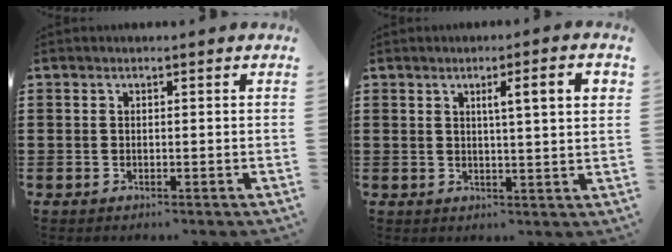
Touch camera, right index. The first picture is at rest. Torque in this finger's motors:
{"motor_torque": [0.36, -0.31, 0.17, 0.08]}